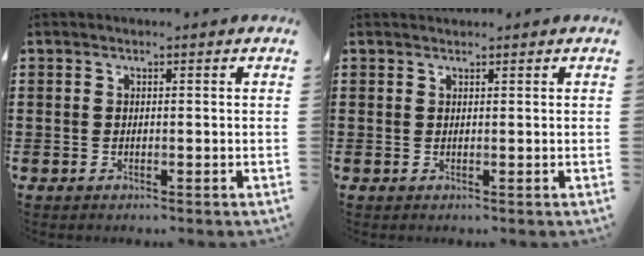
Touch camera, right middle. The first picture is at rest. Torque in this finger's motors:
{"motor_torque": [0.00, 0.00, 0.00, 0.00]}